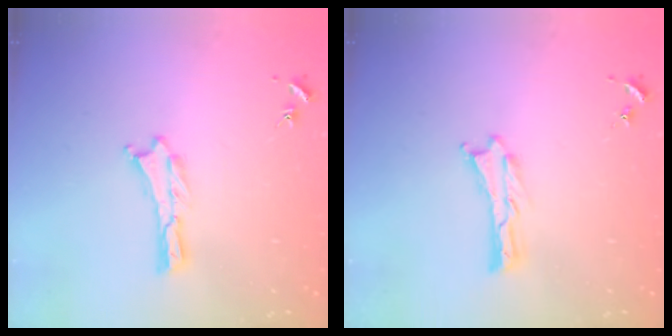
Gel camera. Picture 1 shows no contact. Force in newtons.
{"total": 0.0}